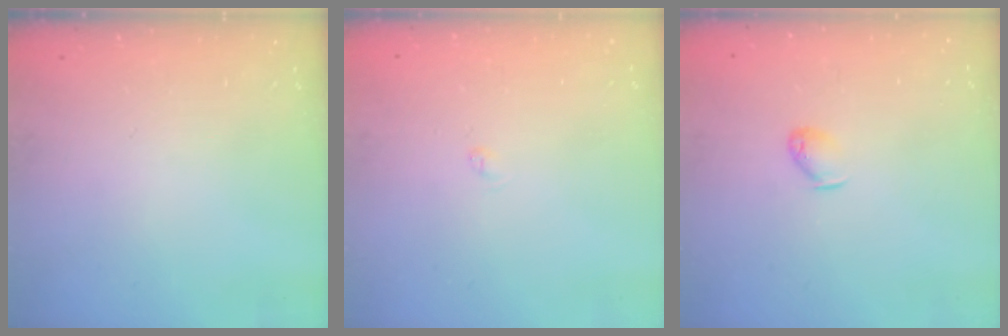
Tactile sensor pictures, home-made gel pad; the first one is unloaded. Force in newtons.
{"total": 1.9, "press": 1.9, "slide": 0.3}
{"total": 4.1, "press": 4.0, "slide": 0.9}